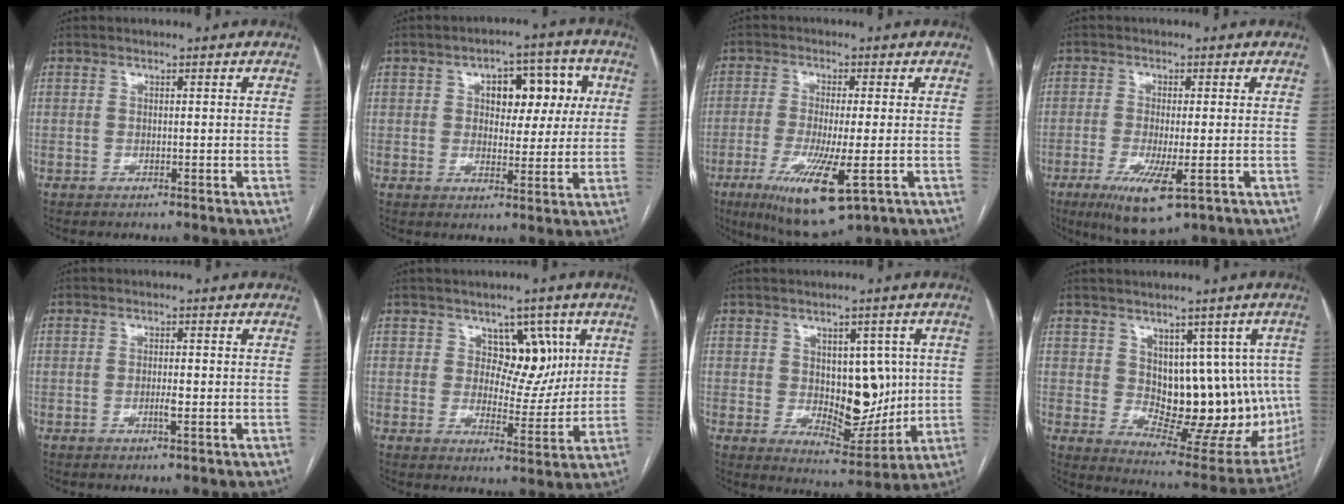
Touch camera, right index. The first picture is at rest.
{"total": 8.8, "force": [2.5, 4.8, 6.9], "torque": [-0.081, 0.028, 0.036]}
{"total": 11.7, "force": [-4.7, 1.8, 10.6], "torque": [-0.199, -0.037, -0.073]}
{"total": 8.2, "force": [-3.6, 1.5, 7.2], "torque": [-0.134, -0.024, -0.054]}
{"total": 2.0, "force": [-0.5, 0.3, 1.9], "torque": [-0.036, -0.001, -0.009]}
{"total": 6.8, "force": [2.8, 4.6, 4.3], "torque": [-0.043, 0.006, 0.045]}
{"total": 10.2, "force": [0.8, 5.9, 8.4], "torque": [-0.113, -0.002, 0.032]}
{"total": 14.9, "force": [1.6, 8.5, 12.1], "torque": [-0.132, 0.009, 0.047]}